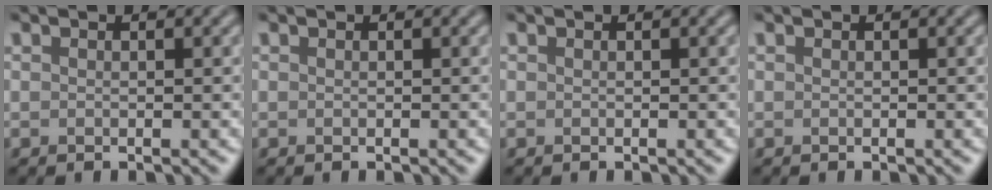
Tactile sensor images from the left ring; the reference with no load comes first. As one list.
[{"total": 0.0}, {"total": 0.0}, {"total": 0.0}]